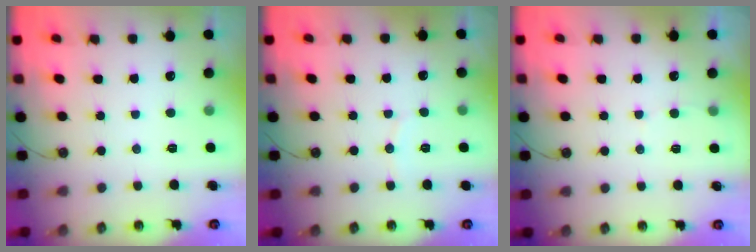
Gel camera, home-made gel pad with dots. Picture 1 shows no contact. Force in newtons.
{"total": 3.6, "press": 3.5, "slide": 0.4}
{"total": 2.3, "press": 2.3, "slide": 0.3}